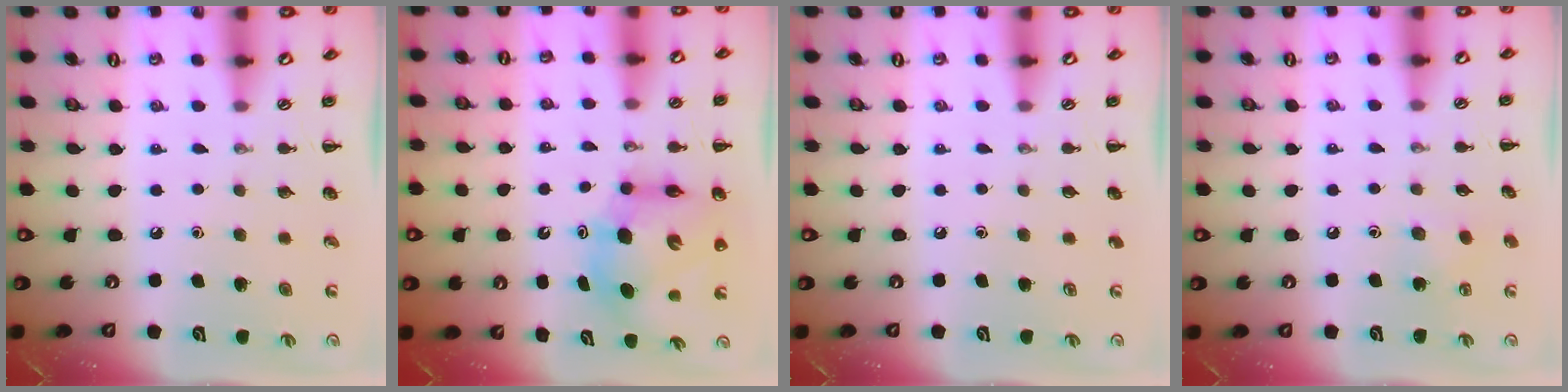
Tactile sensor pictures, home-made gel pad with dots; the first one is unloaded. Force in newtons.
{"total": 8.5, "press": 8.1, "slide": 2.4}
{"total": 0.0}
{"total": 5.2, "press": 4.9, "slide": 1.5}